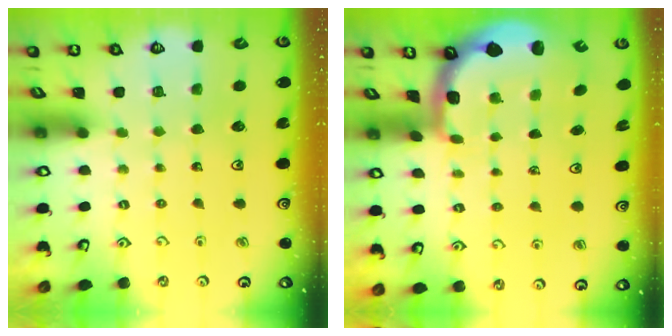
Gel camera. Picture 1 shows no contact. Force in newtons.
{"total": 2.4, "press": 2.1, "slide": 1.2}